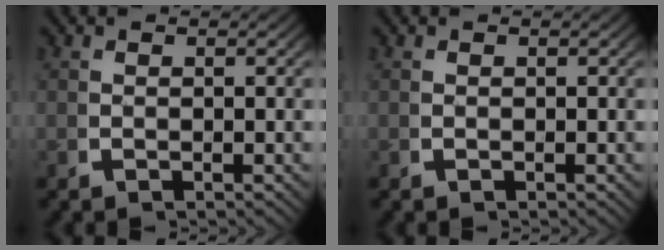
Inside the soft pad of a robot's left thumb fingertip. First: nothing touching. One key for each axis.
{"total": 0.0}